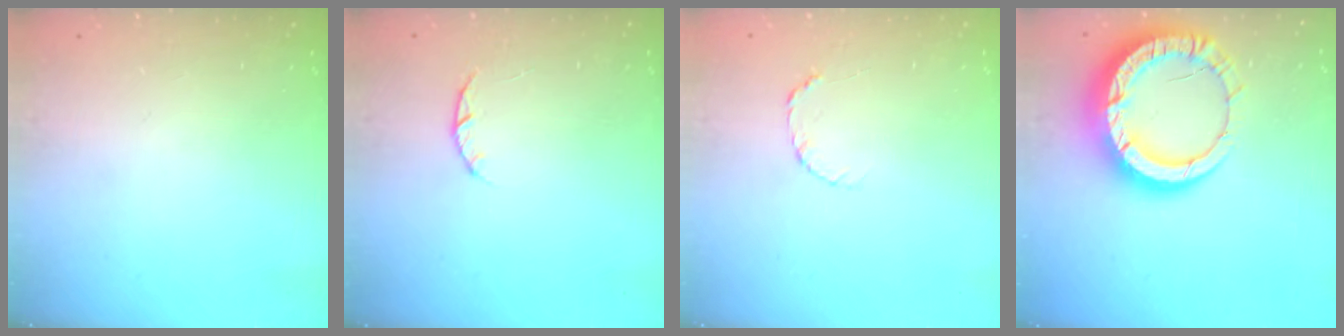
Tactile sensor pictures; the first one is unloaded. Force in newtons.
{"total": 3.0, "press": 3.0, "slide": 0.4}
{"total": 3.5, "press": 3.5, "slide": 0.4}
{"total": 17.7, "press": 17.7, "slide": 1.5}